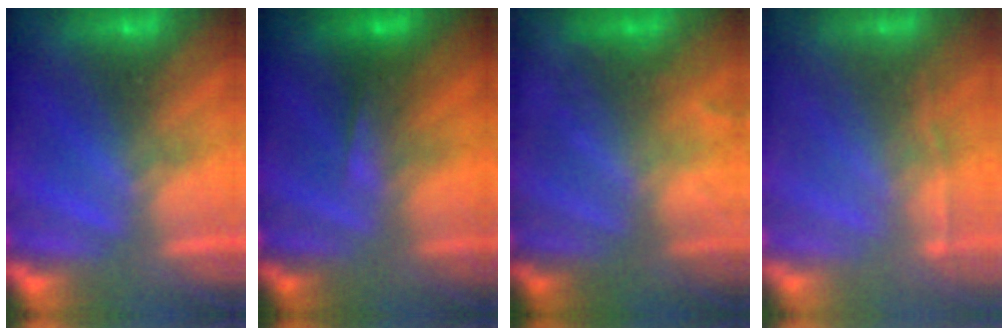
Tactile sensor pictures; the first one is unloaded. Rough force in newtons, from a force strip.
{"total": 3.4}
{"total": 2.2}
{"total": 1.9}